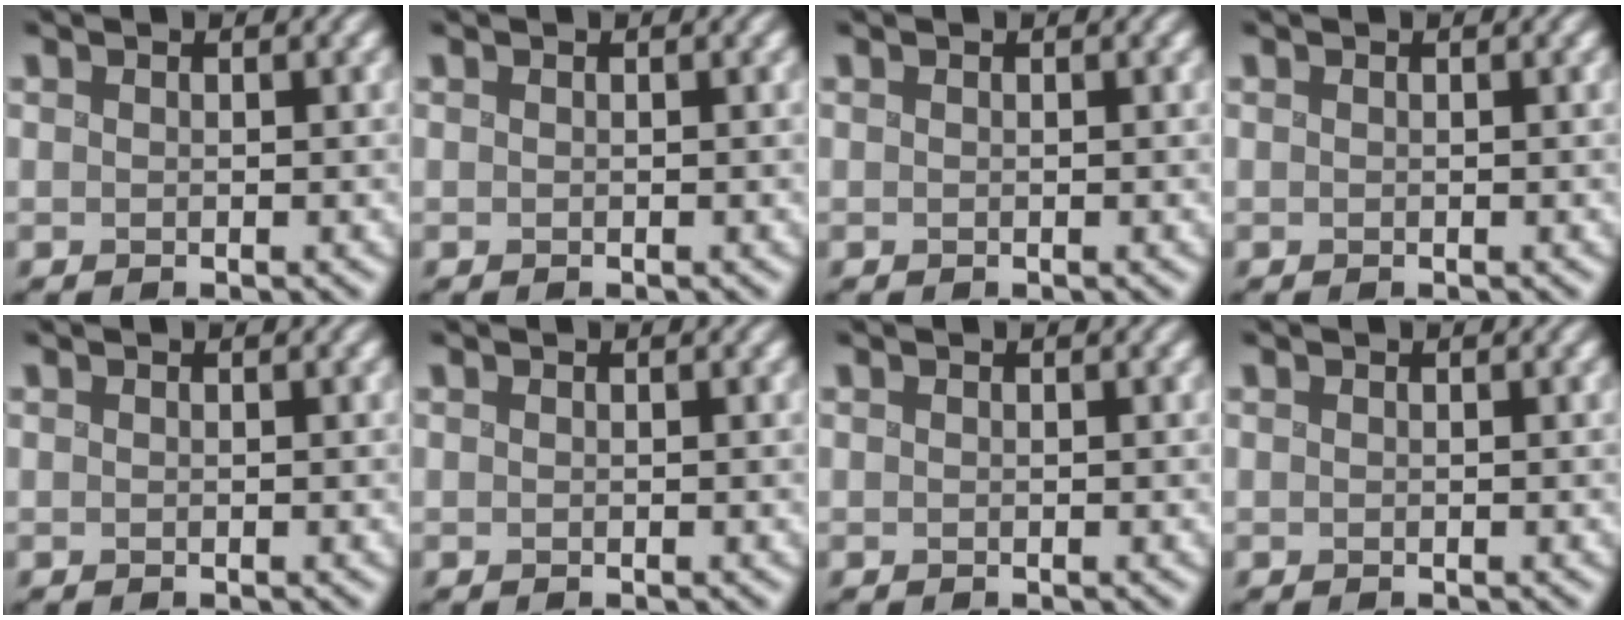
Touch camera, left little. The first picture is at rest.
{"total": 0.0}
{"total": 0.0}
{"total": 0.0}
{"total": 0.0}
{"total": 0.0}
{"total": 0.0}
{"total": 0.0}